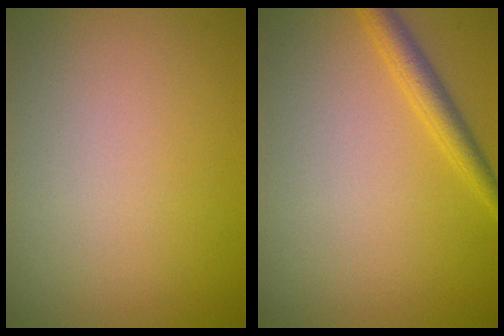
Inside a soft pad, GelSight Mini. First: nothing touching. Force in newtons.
{"total": 2.4, "press": 2.4, "slide": 0.1}